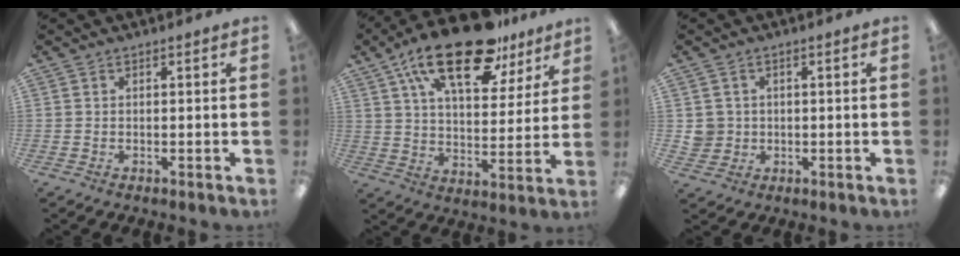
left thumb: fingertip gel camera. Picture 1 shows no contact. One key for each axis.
{"total": 22.6, "fx": 14.9, "fy": 9.6, "fz": 14.0, "tx": -0.234, "ty": -0.070, "tz": 0.252}
{"total": 3.7, "fx": 0.5, "fy": 3.6, "fz": 0.2, "tx": -0.005, "ty": 0.005, "tz": 0.008}